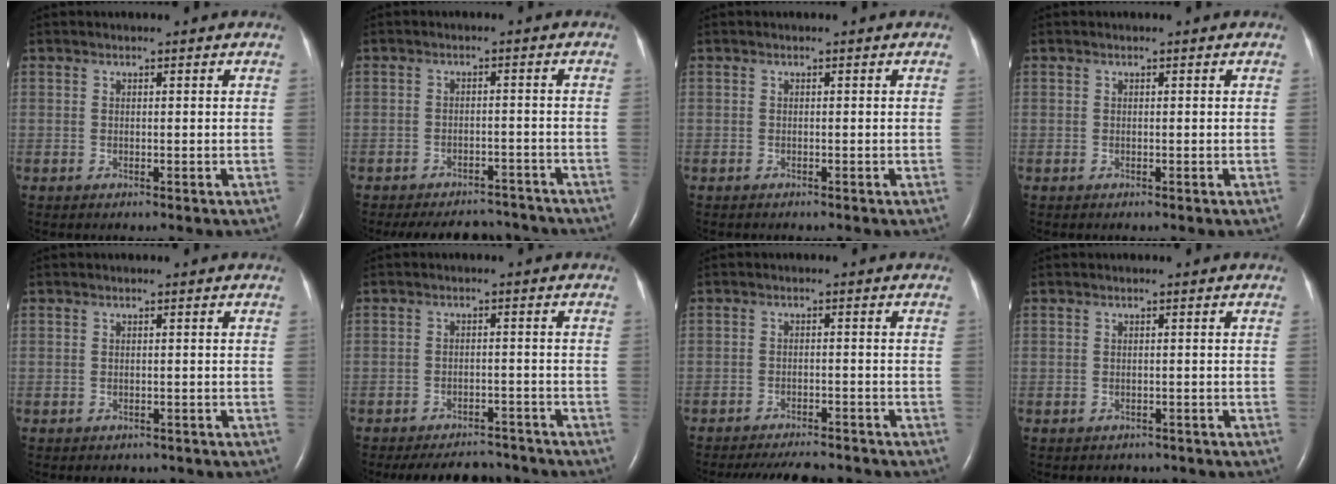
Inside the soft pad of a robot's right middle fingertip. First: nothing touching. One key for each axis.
{"total": 10.7, "fx": -9.8, "fy": 3.6, "fz": 2.5, "tx": -0.041, "ty": 0.007, "tz": -0.121}
{"total": 1.0, "fx": -0.9, "fy": 0.3, "fz": 0.4, "tx": -0.009, "ty": -0.002, "tz": -0.009}
{"total": 0.0}
{"total": 2.9, "fx": -2.5, "fy": 1.4, "fz": 0.6, "tx": -0.008, "ty": 0.001, "tz": -0.027}
{"total": 9.4, "fx": -8.7, "fy": 2.9, "fz": 2.0, "tx": -0.028, "ty": 0.004, "tz": -0.112}
{"total": 10.0, "fx": -9.3, "fy": 2.0, "fz": 3.2, "tx": -0.050, "ty": -0.006, "tz": -0.123}
{"total": 3.0, "fx": -2.6, "fy": 1.5, "fz": 0.3, "tx": -0.005, "ty": 0.005, "tz": -0.030}